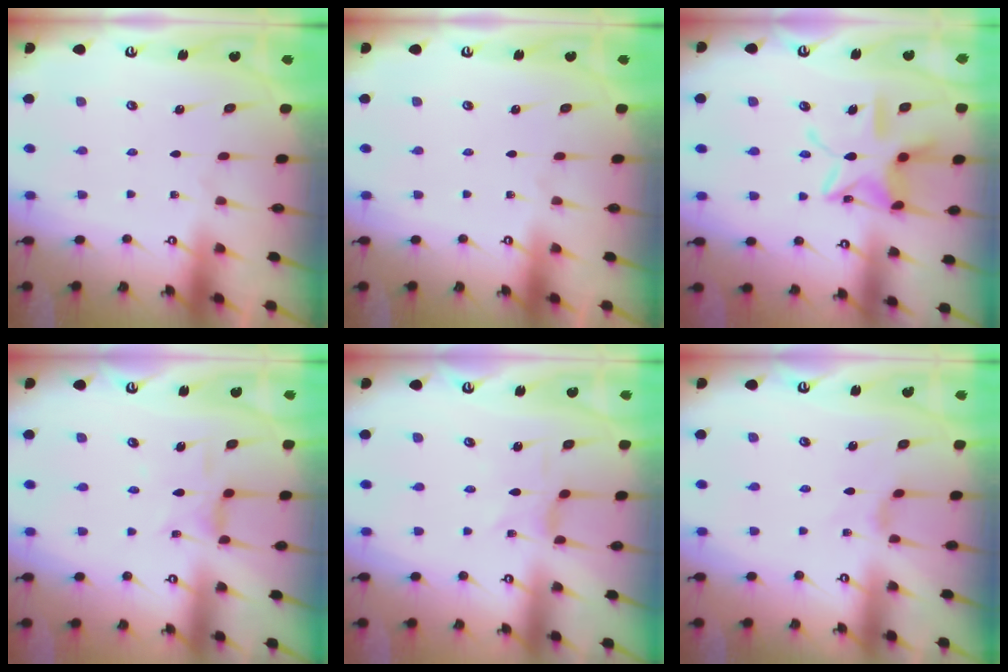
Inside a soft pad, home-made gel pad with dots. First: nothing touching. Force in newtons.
{"total": 0.0}
{"total": 14.6, "press": 14.6, "slide": 1.4}
{"total": 5.8, "press": 5.8, "slide": 0.5}
{"total": 0.7, "press": 0.6, "slide": 0.3}
{"total": 1.6, "press": 1.5, "slide": 0.4}